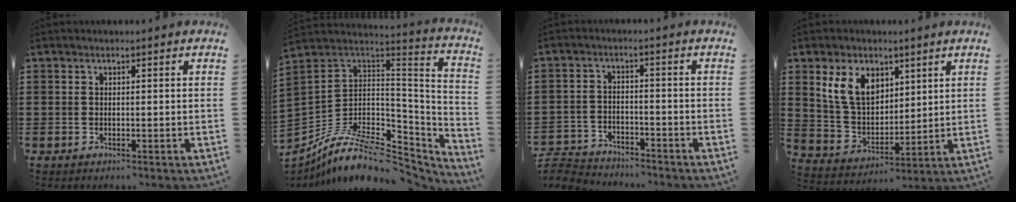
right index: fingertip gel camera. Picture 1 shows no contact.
{"total": 12.3, "force": [-7.9, 5.2, 8.0], "torque": [-0.156, 0.017, -0.139]}
{"total": 4.6, "force": [-4.5, 0.7, -0.1], "torque": [-0.015, 0.003, -0.100]}
{"total": 8.5, "force": [3.9, 5.6, 5.0], "torque": [-0.129, 0.017, 0.072]}